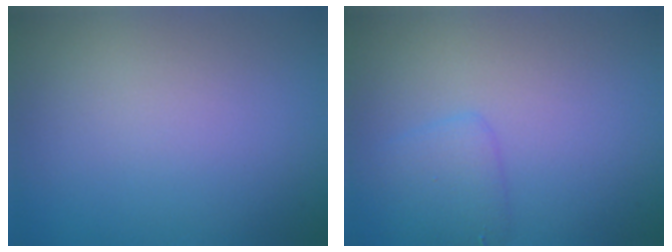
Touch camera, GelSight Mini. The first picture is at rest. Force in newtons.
{"total": 2.0, "press": 2.0, "slide": 0.0}